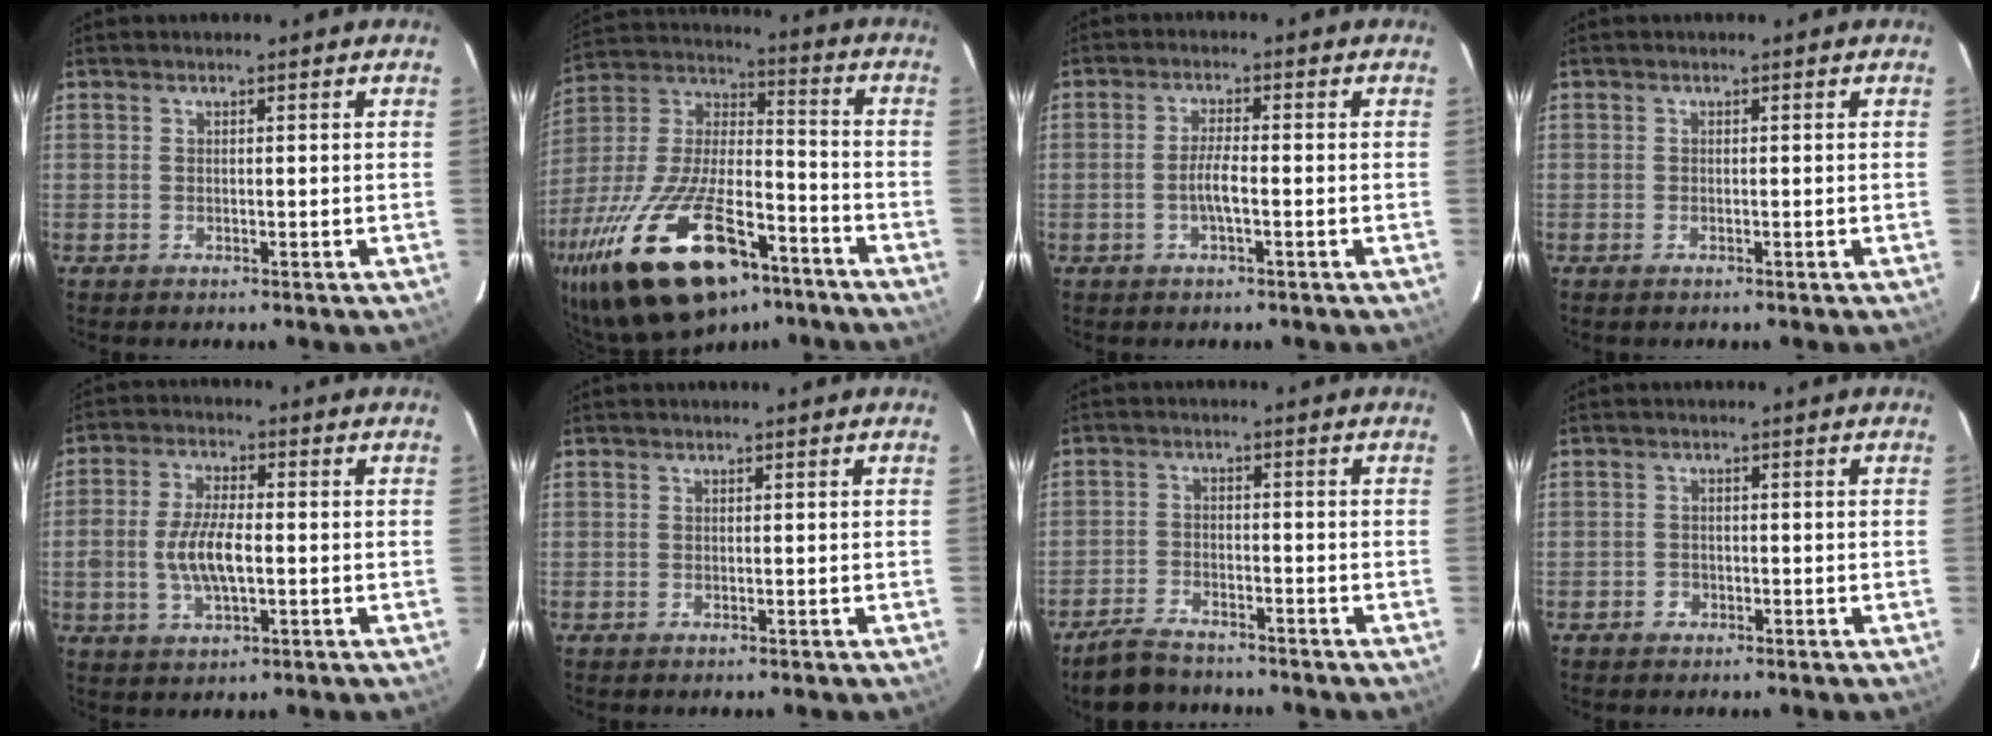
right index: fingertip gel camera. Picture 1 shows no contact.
{"total": 28.3, "force": [-17.4, 11.4, 19.2], "torque": [-0.383, -0.024, -0.284]}
{"total": 3.2, "force": [-1.2, 0.4, 3.0], "torque": [-0.060, 0.000, -0.020]}
{"total": 0.8, "force": [-0.6, 0.4, 0.3], "torque": [-0.007, -0.002, -0.012]}
{"total": 0.0}
{"total": 0.0}
{"total": 7.2, "force": [-6.2, 2.8, 2.4], "torque": [-0.076, 0.001, -0.104]}
{"total": 1.8, "force": [-1.1, 1.4, 0.2], "torque": [-0.006, 0.004, -0.017]}